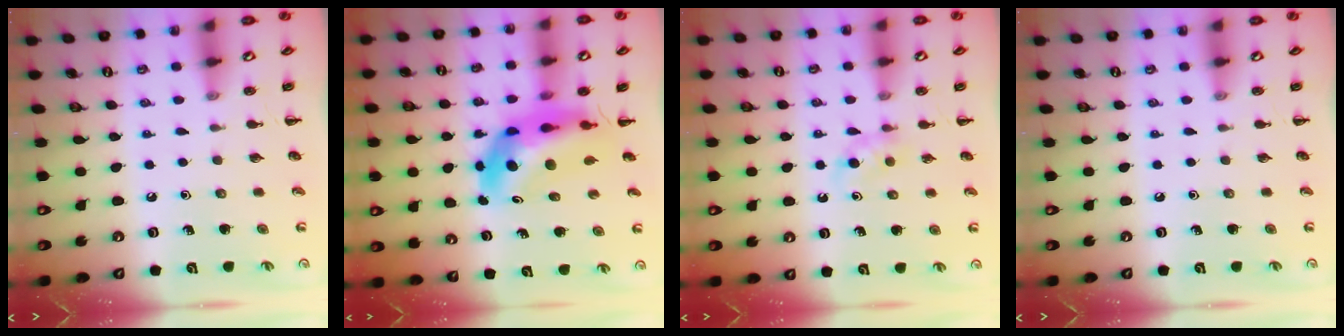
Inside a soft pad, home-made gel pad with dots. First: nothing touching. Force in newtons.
{"total": 11.0, "press": 10.4, "slide": 3.5}
{"total": 3.8, "press": 3.4, "slide": 1.5}
{"total": 0.0}